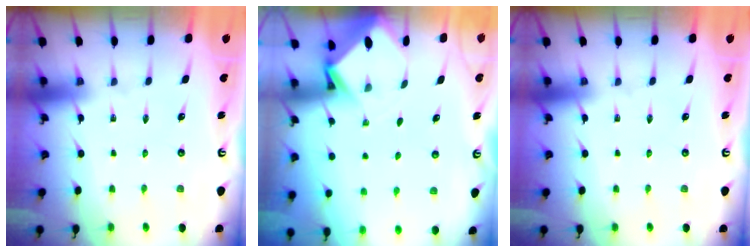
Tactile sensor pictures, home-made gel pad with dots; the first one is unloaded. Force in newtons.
{"total": 3.0, "press": 3.0, "slide": 0.2}
{"total": 0.0}